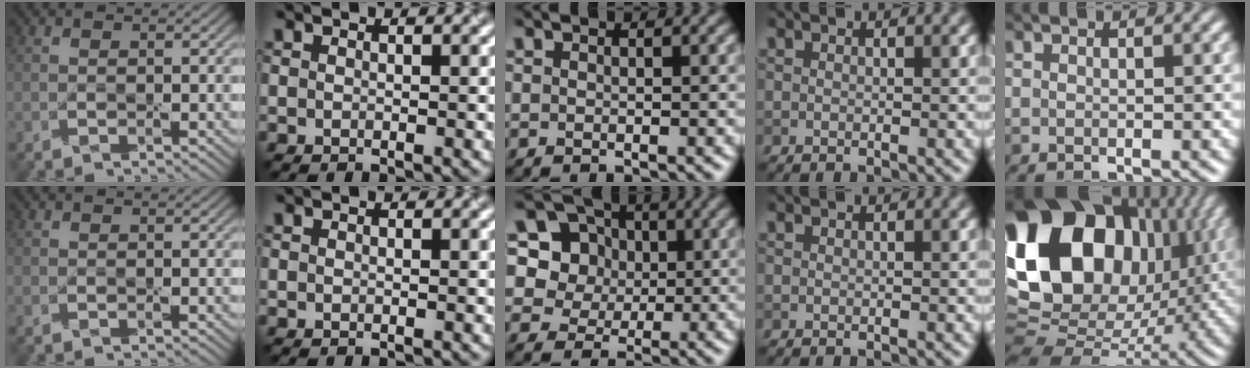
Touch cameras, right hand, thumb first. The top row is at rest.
{"middle": {"total": 9.1, "force": [3.4, 7.7, 3.5], "torque": [-0.088, 0.021, 0.054]}, "little": {"total": 20.7, "force": [5.7, 14.5, 13.6], "torque": [-0.276, 0.016, 0.114]}}